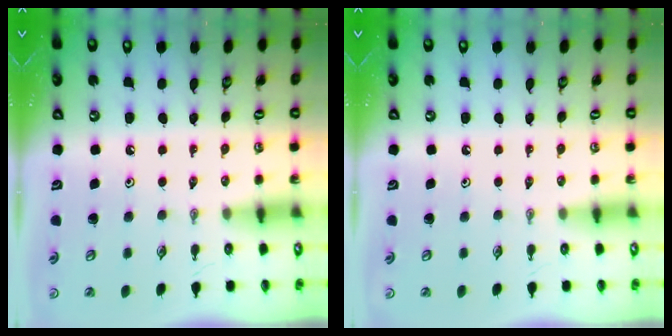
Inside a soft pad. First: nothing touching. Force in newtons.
{"total": 0.0}